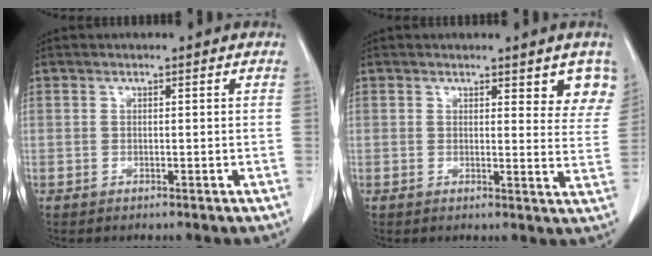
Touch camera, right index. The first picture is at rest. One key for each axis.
{"total": 6.3, "fx": 4.7, "fy": 2.0, "fz": 3.7, "tx": -0.026, "ty": -0.020, "tz": 0.039}